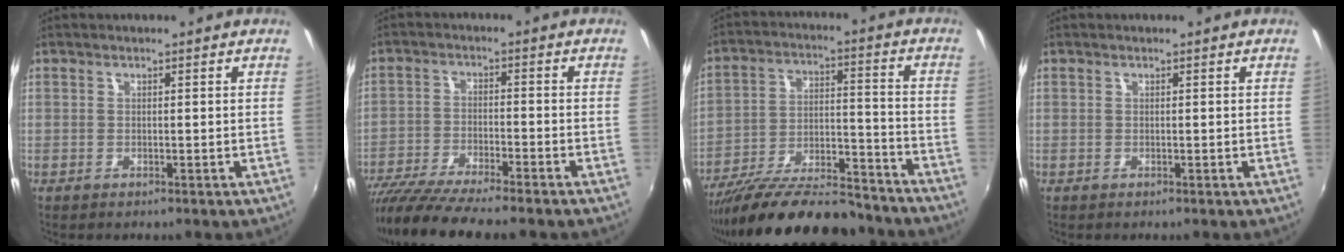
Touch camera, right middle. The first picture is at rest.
{"total": 12.8, "force": [-10.9, 0.8, 6.6], "torque": [-0.141, -0.039, -0.191]}
{"total": 22.1, "force": [-18.6, 5.3, 10.8], "torque": [-0.194, -0.025, -0.276]}
{"total": 0.0}